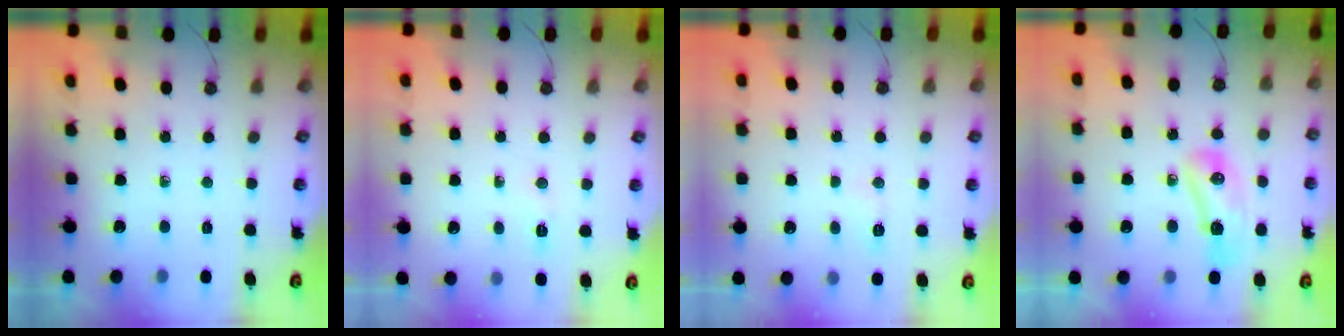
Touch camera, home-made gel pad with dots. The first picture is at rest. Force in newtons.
{"total": 3.8, "press": 3.8, "slide": 0.5}
{"total": 5.3, "press": 5.2, "slide": 0.6}
{"total": 10.0, "press": 10.0, "slide": 0.8}